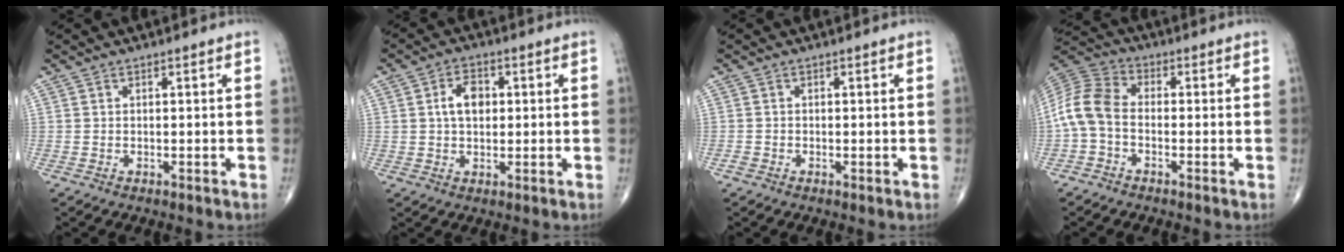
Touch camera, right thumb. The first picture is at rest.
{"total": 5.6, "force": [1.0, 3.7, 4.2], "torque": [-0.062, 0.006, 0.014]}
{"total": 1.0, "force": [-0.4, 0.6, 0.6], "torque": [-0.008, -0.001, -0.010]}
{"total": 8.8, "force": [-1.6, 5.7, 6.5], "torque": [-0.132, 0.026, -0.049]}